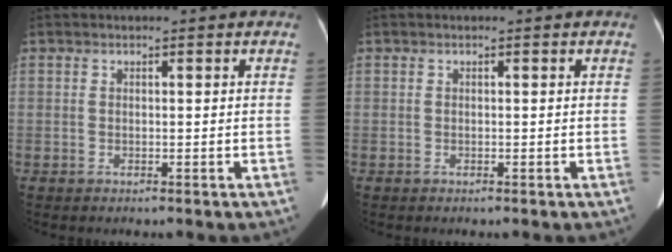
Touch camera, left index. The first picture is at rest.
{"total": 0.0}